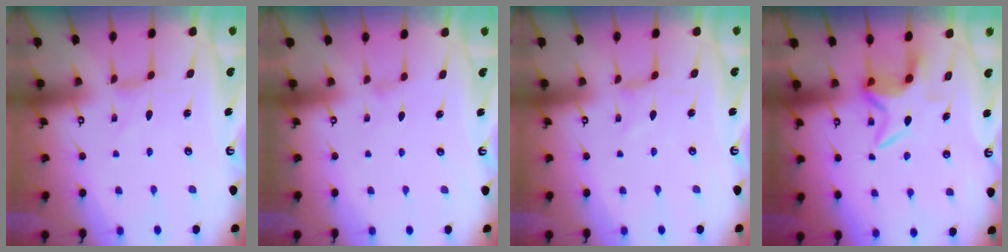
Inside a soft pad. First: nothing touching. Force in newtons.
{"total": 0.8, "press": 0.7, "slide": 0.3}
{"total": 0.0}
{"total": 6.8, "press": 6.7, "slide": 1.0}